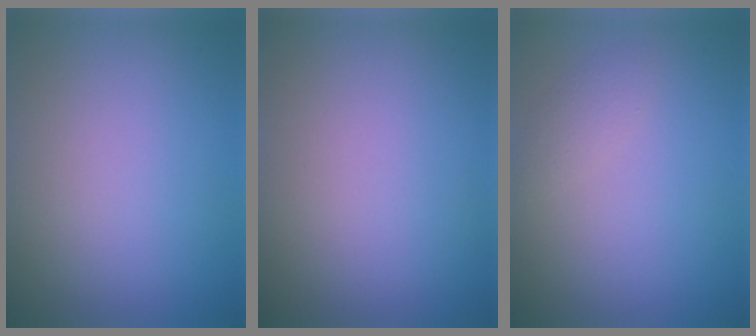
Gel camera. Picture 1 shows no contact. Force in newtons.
{"total": 0.0}
{"total": 1.1, "press": 1.1, "slide": 0.1}